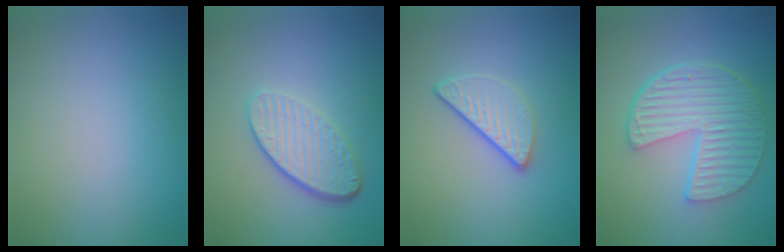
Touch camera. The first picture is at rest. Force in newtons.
{"total": 4.5, "press": 3.2, "slide": 3.2}
{"total": 3.2, "press": 2.5, "slide": 2.1}
{"total": 6.7, "press": 4.8, "slide": 4.6}